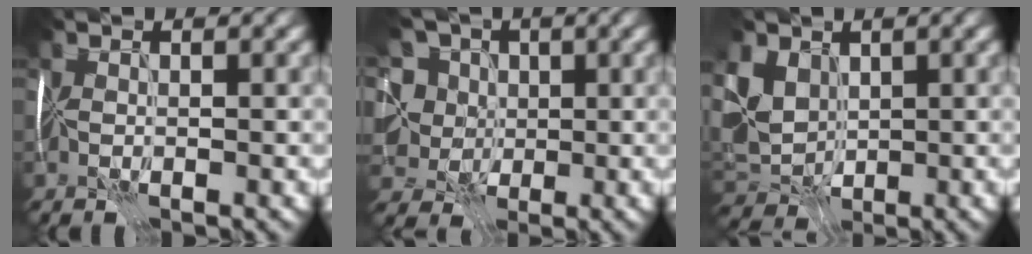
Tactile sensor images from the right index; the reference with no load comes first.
{"total": 8.9, "force": [1.9, 7.3, 4.6], "torque": [-0.094, 0.023, -0.004]}
{"total": 4.9, "force": [0.8, 3.9, 2.9], "torque": [-0.085, 0.001, 0.014]}